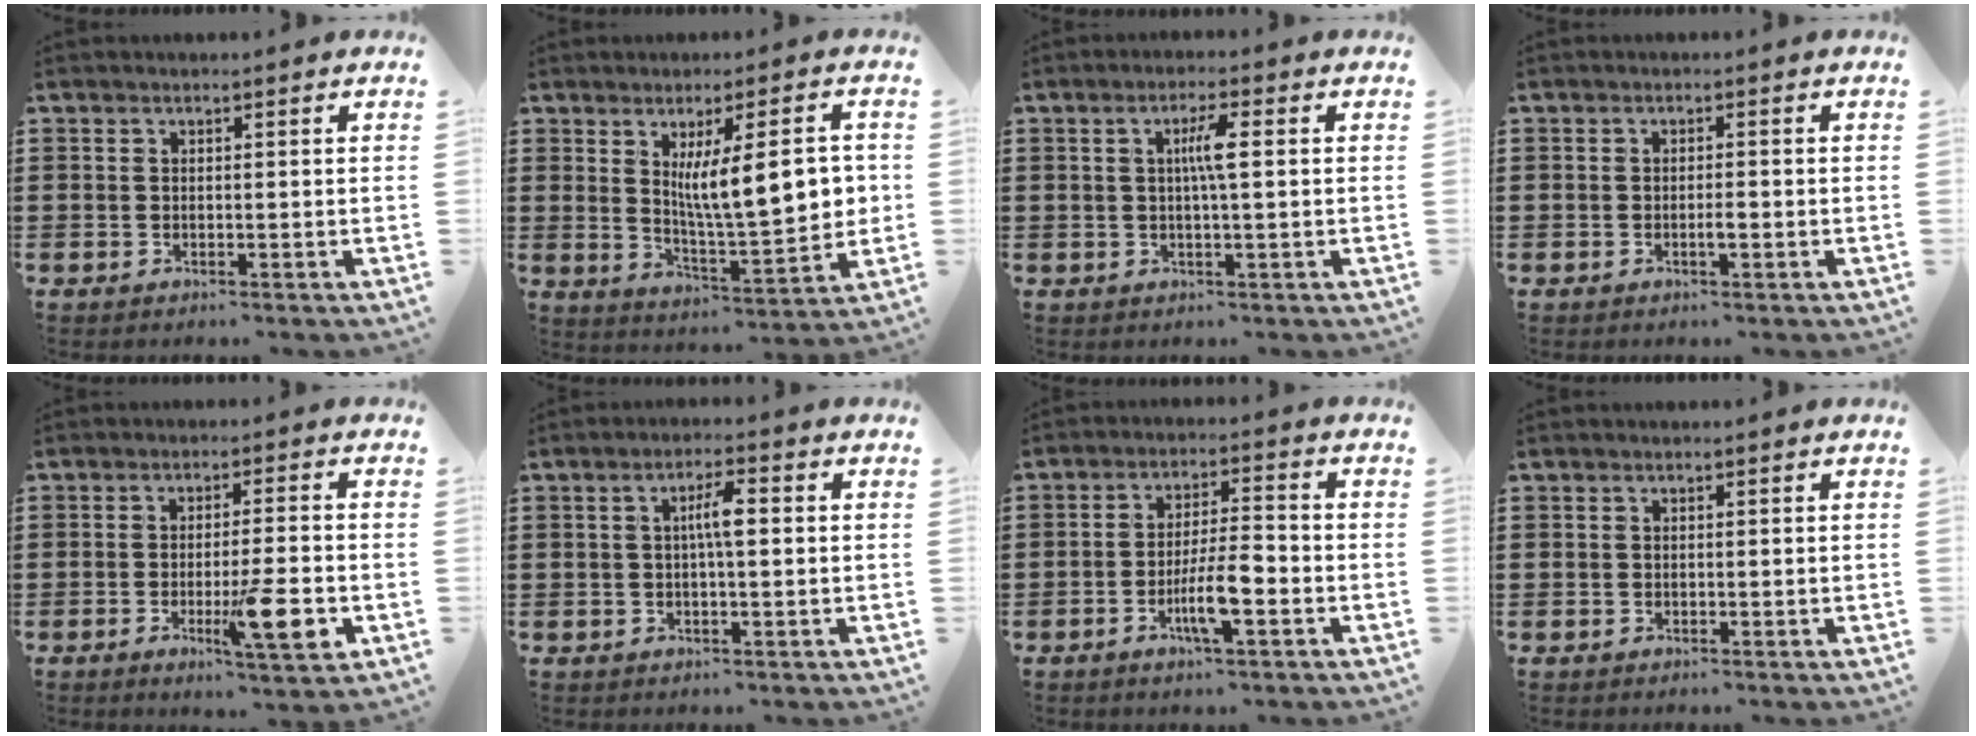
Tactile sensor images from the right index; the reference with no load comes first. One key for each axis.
{"total": 11.6, "fx": 2.1, "fy": 2.9, "fz": 11.0, "tx": -0.176, "ty": -0.003, "tz": 0.032}
{"total": 3.8, "fx": 0.4, "fy": 0.3, "fz": 3.8, "tx": -0.073, "ty": -0.002, "tz": 0.002}
{"total": 1.5, "fx": -0.5, "fy": 0.3, "fz": 1.4, "tx": -0.026, "ty": -0.001, "tz": -0.009}
{"total": 9.2, "fx": -3.0, "fy": 1.3, "fz": 8.6, "tx": -0.141, "ty": -0.015, "tz": -0.049}
{"total": 4.0, "fx": 0.2, "fy": 0.8, "fz": 3.9, "tx": -0.074, "ty": 0.003, "tz": 0.000}
{"total": 7.0, "fx": -2.6, "fy": 1.4, "fz": 6.3, "tx": -0.124, "ty": -0.007, "tz": -0.052}
{"total": 0.0}